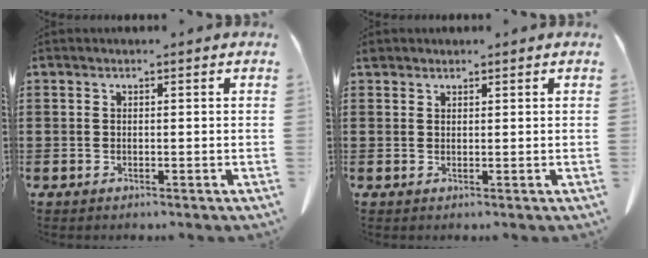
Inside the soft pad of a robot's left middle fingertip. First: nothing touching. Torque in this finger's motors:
{"motor_torque": [0.21, 0.24, 0.00, 0.01]}